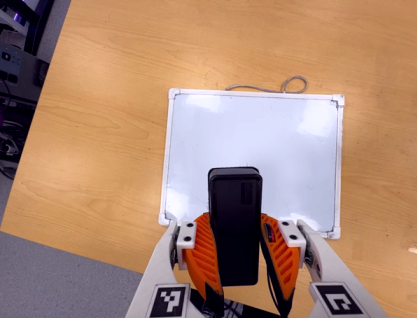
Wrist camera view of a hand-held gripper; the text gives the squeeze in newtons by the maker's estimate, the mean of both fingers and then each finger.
{"total": 7.9, "left": 7.1, "right": 8.7}